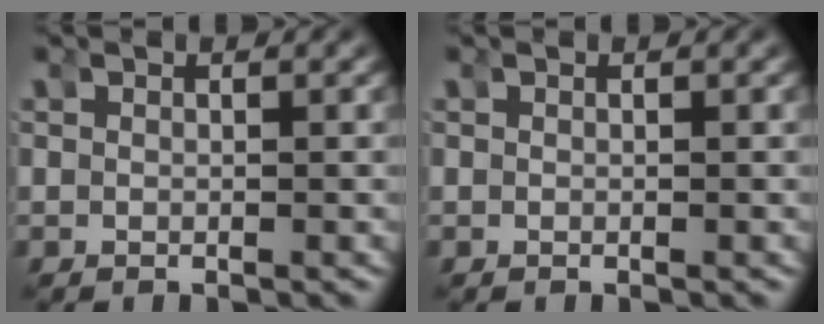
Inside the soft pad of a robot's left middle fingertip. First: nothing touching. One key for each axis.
{"total": 0.0}